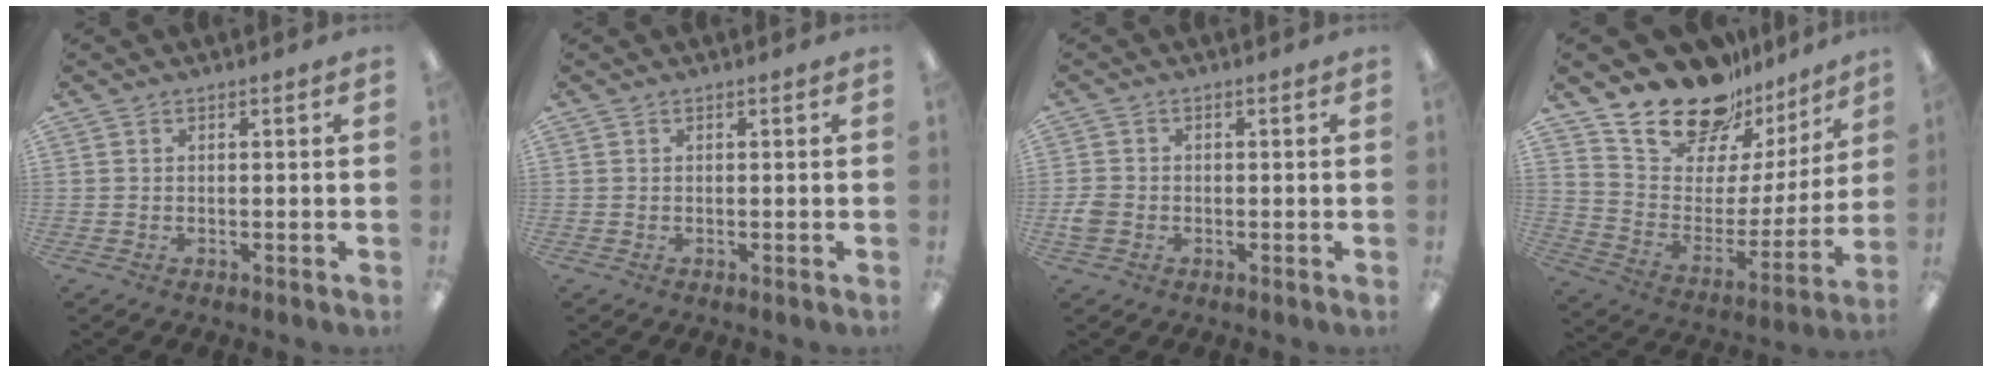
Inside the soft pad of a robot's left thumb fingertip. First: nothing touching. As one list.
[{"total": 0.0}, {"total": 3.1, "force": [-0.9, 2.5, 1.6], "torque": [-0.024, 0.008, -0.016]}, {"total": 20.3, "force": [17.7, 8.6, 4.7], "torque": [-0.094, -0.144, 0.321]}]